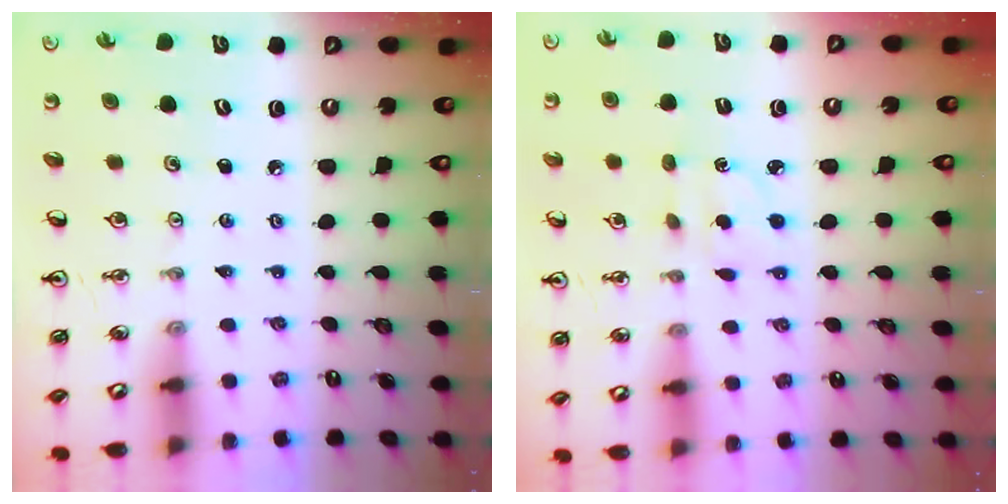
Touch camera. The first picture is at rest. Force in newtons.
{"total": 2.3, "press": 2.1, "slide": 0.8}